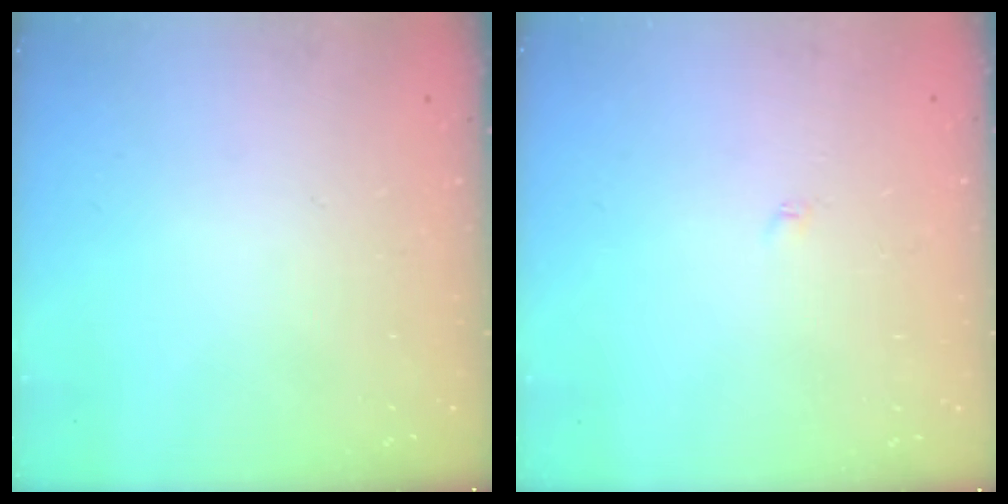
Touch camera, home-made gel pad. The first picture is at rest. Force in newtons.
{"total": 1.8, "press": 1.7, "slide": 0.3}